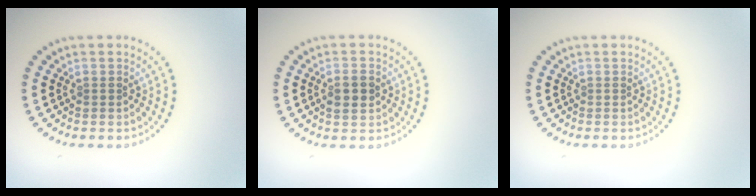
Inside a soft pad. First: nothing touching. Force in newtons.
{"total": 2.2, "press": 2.2, "slide": 0.1}
{"total": 0.0}